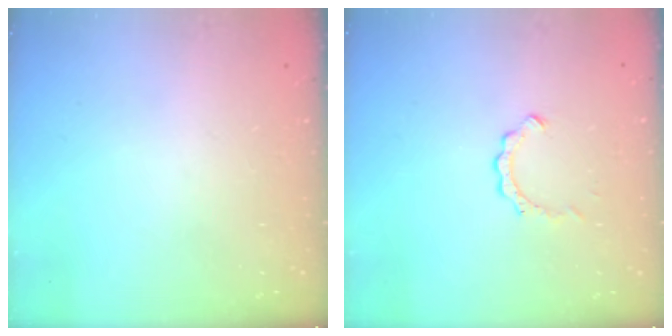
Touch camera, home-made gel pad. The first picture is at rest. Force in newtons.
{"total": 2.0, "press": 2.0, "slide": 0.2}